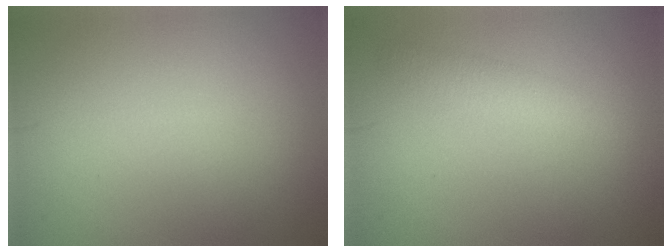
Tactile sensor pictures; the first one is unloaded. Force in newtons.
{"total": 1.3, "press": 1.3, "slide": 0.3}